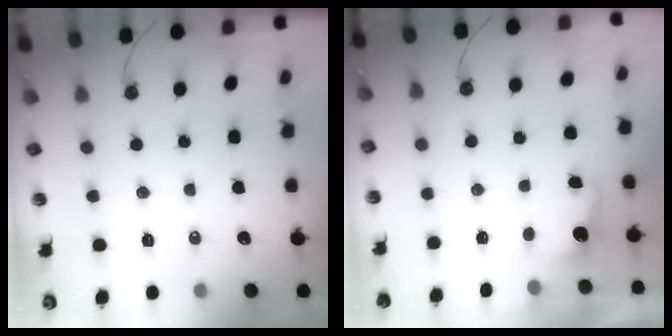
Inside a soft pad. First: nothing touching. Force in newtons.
{"total": 2.2, "press": 2.0, "slide": 0.9}